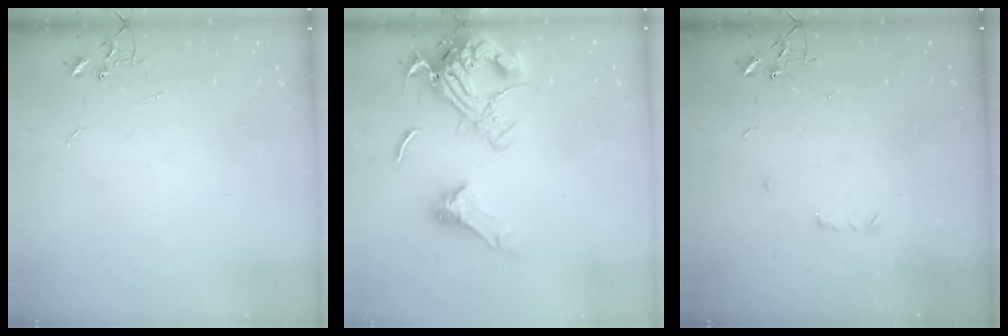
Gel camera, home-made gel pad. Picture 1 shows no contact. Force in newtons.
{"total": 20.6, "press": 20.5, "slide": 2.2}
{"total": 3.6, "press": 3.6, "slide": 0.6}